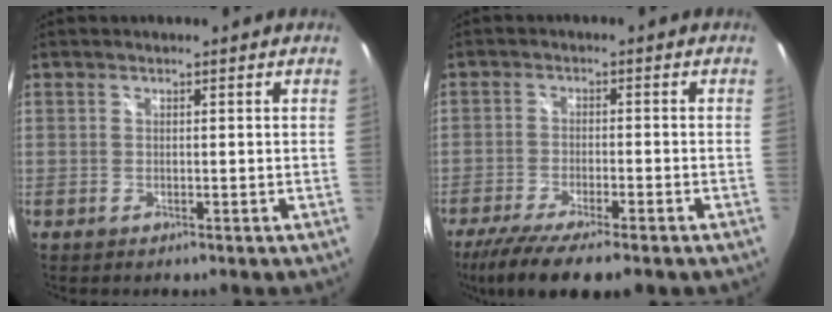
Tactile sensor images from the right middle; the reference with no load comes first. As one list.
[{"total": 11.7, "force": [-8.9, 1.6, 7.4], "torque": [-0.156, -0.042, -0.147]}]